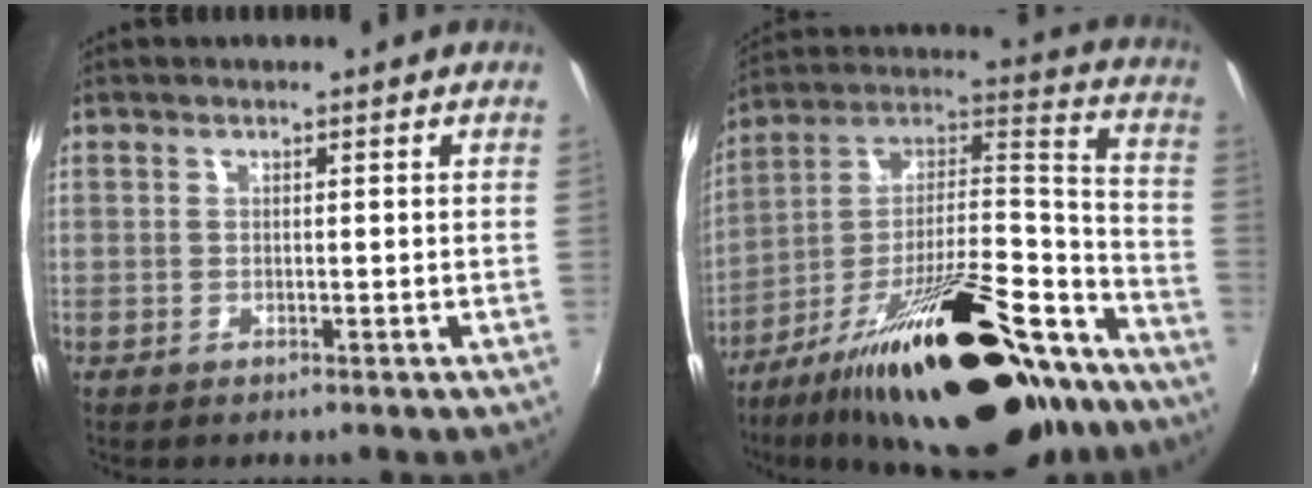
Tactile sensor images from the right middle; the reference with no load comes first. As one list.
[{"total": 32.0, "force": [-21.7, 10.8, 20.9], "torque": [-0.314, 0.025, -0.320]}]